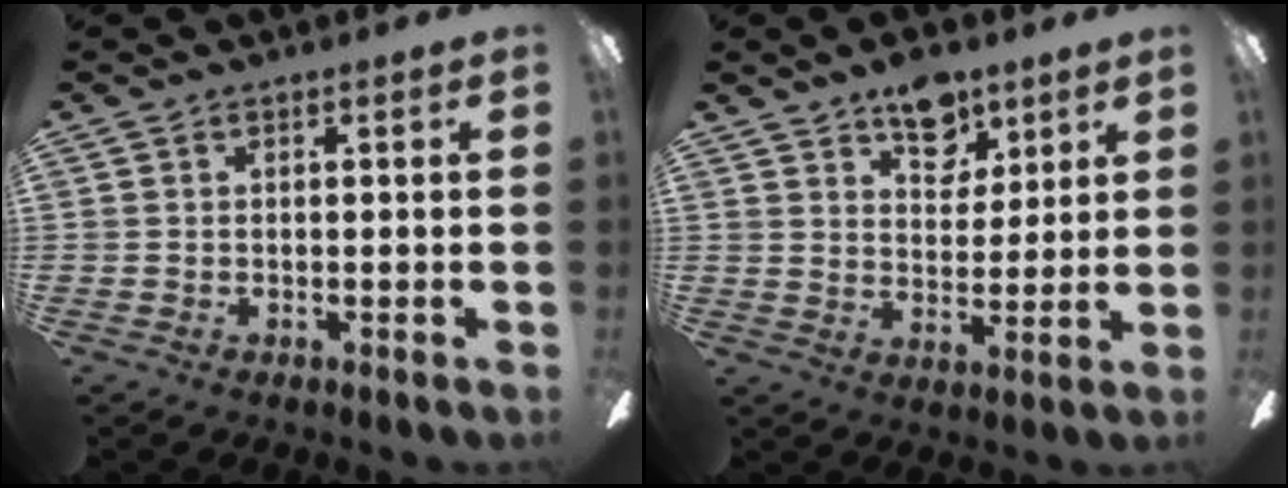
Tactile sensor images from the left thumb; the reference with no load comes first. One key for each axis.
{"total": 10.3, "fx": 7.0, "fy": 5.9, "fz": 4.8, "tx": -0.049, "ty": -0.035, "tz": 0.122}